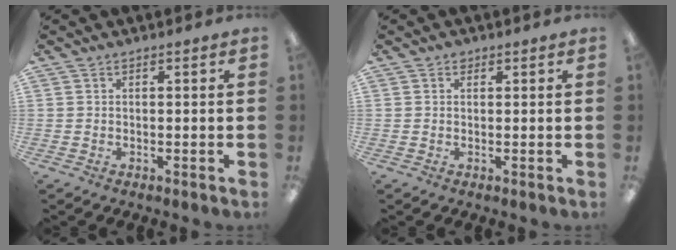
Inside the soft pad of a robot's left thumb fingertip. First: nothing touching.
{"total": 1.0, "force": [0.7, 0.6, 0.3], "torque": [0.001, -0.003, 0.012]}